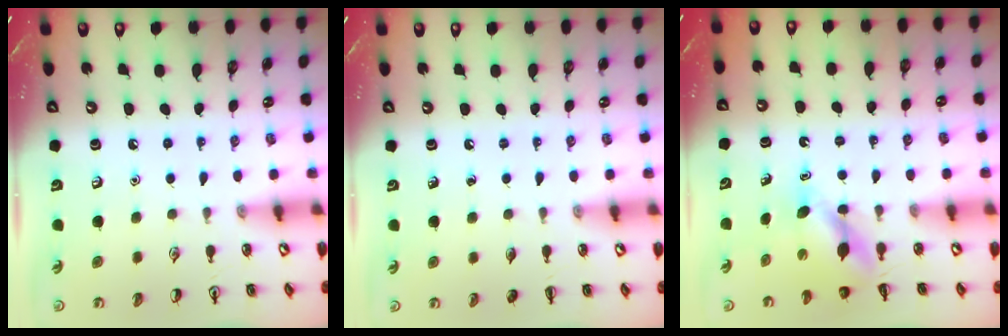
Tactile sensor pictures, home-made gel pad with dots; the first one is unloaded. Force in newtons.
{"total": 0.0}
{"total": 4.6, "press": 4.6, "slide": 0.4}